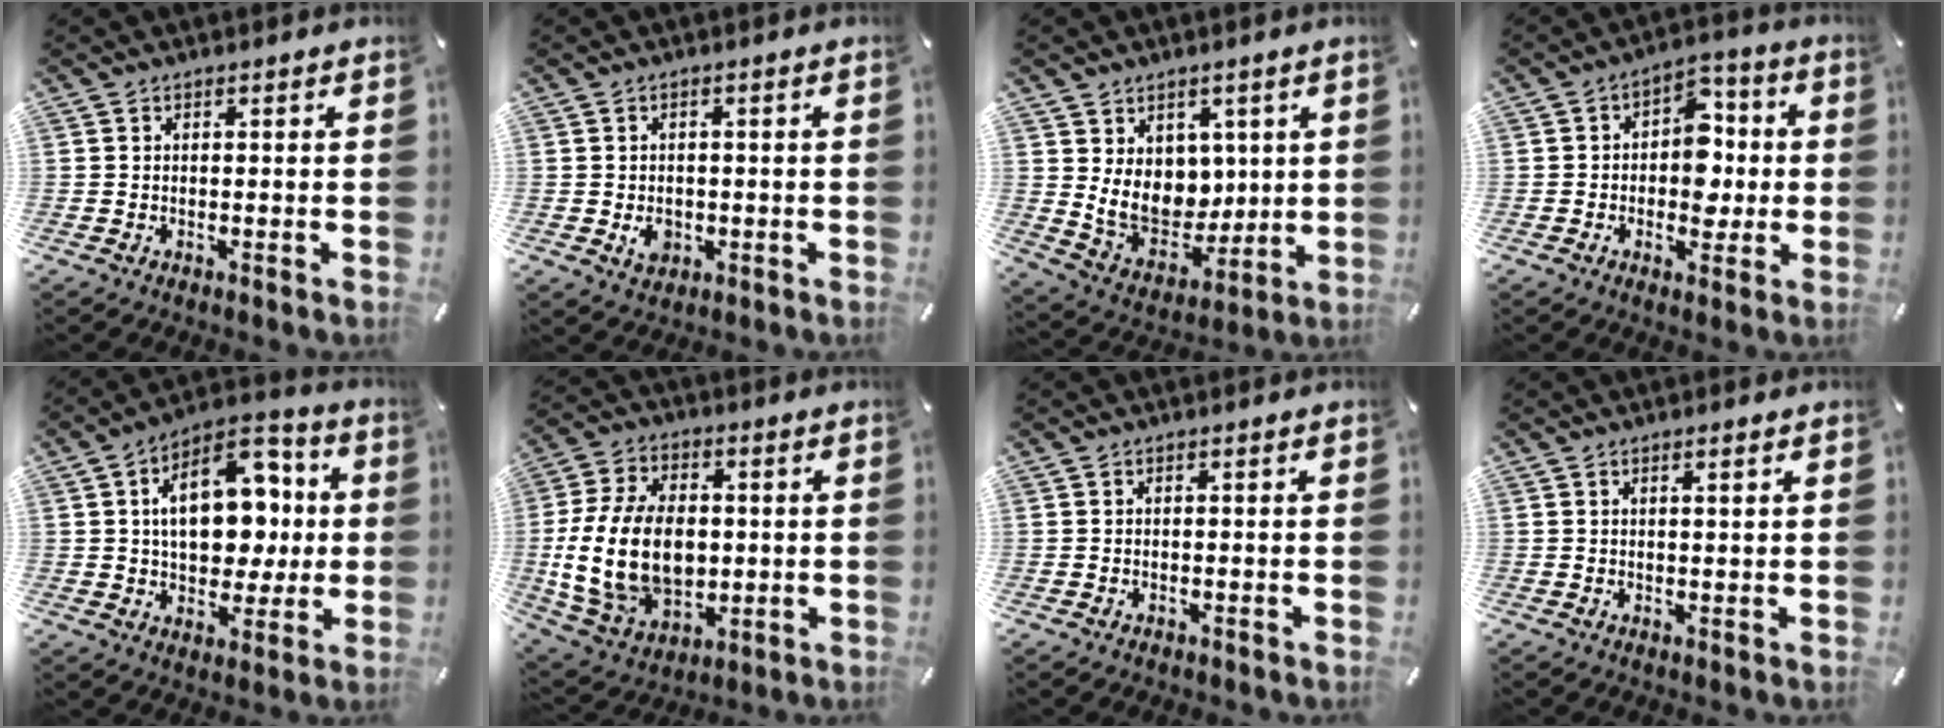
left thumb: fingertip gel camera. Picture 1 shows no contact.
{"total": 3.7, "force": [-0.8, 3.1, 1.8], "torque": [-0.015, 0.000, -0.014]}
{"total": 11.1, "force": [3.1, 9.4, 5.1], "torque": [-0.090, -0.028, 0.071]}
{"total": 9.6, "force": [-1.1, 7.2, 6.3], "torque": [-0.076, 0.012, -0.020]}
{"total": 17.5, "force": [2.4, 11.6, 12.9], "torque": [-0.186, 0.003, 0.045]}
{"total": 19.7, "force": [-1.0, 14.1, 13.7], "torque": [-0.297, -0.002, -0.016]}
{"total": 0.5, "force": [-0.3, 0.4, 0.2], "torque": [-0.003, 0.002, -0.008]}
{"total": 1.3, "force": [0.5, 0.0, 1.1], "torque": [-0.022, -0.001, 0.008]}